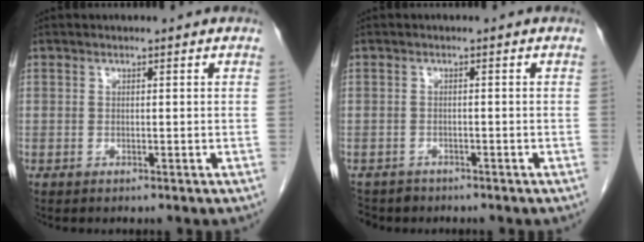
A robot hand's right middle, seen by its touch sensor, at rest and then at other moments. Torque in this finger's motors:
{"motor_torque": [-0.03, 0.09, 0.01, 0.00]}